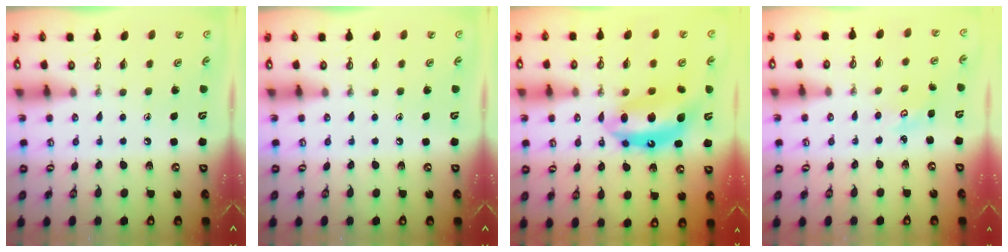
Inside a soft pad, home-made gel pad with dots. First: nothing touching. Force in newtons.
{"total": 0.0}
{"total": 13.2, "press": 13.0, "slide": 1.9}
{"total": 3.1, "press": 3.1, "slide": 0.3}